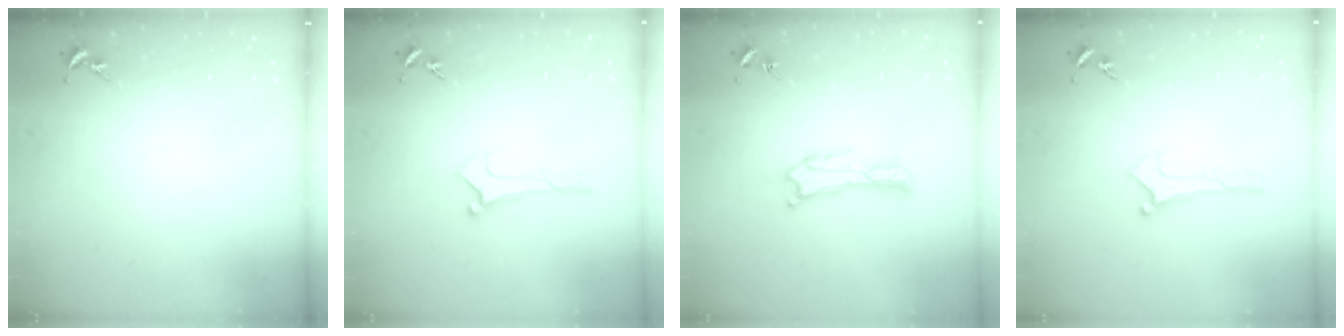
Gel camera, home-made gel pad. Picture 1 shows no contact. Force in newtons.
{"total": 0.0}
{"total": 2.7, "press": 2.7, "slide": 0.3}
{"total": 0.0}